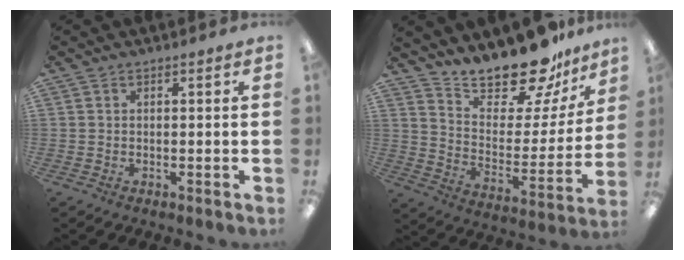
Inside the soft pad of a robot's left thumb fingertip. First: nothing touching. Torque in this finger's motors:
{"motor_torque": [0.07, 0.47, 1.40, -1.37, 0.16]}